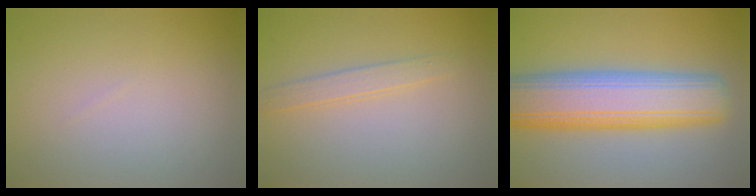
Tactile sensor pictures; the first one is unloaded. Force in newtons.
{"total": 1.7, "press": 1.7, "slide": 0.0}
{"total": 10.8, "press": 10.8, "slide": 0.4}